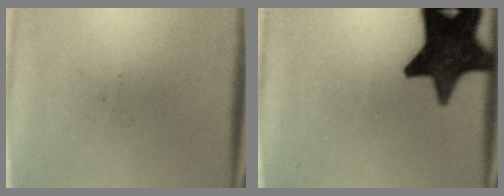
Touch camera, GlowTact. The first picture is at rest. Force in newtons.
{"total": 15.7}